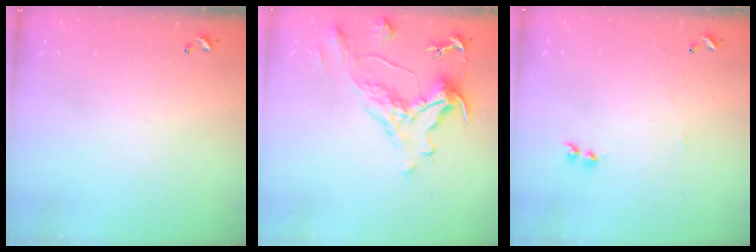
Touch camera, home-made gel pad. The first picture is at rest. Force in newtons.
{"total": 1.6, "press": 0.6, "slide": 1.5}
{"total": 2.1, "press": 2.1, "slide": 0.5}